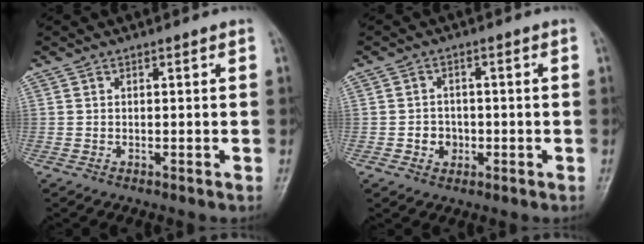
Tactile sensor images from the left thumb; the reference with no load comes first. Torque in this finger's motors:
{"motor_torque": [0.00, 0.02, 0.09, -0.05, 0.00]}